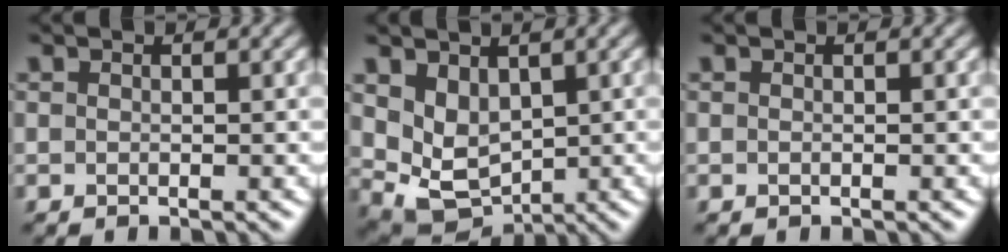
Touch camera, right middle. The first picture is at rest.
{"total": 4.6, "force": [1.7, 3.2, 2.9], "torque": [-0.063, -0.020, 0.043]}
{"total": 0.0}